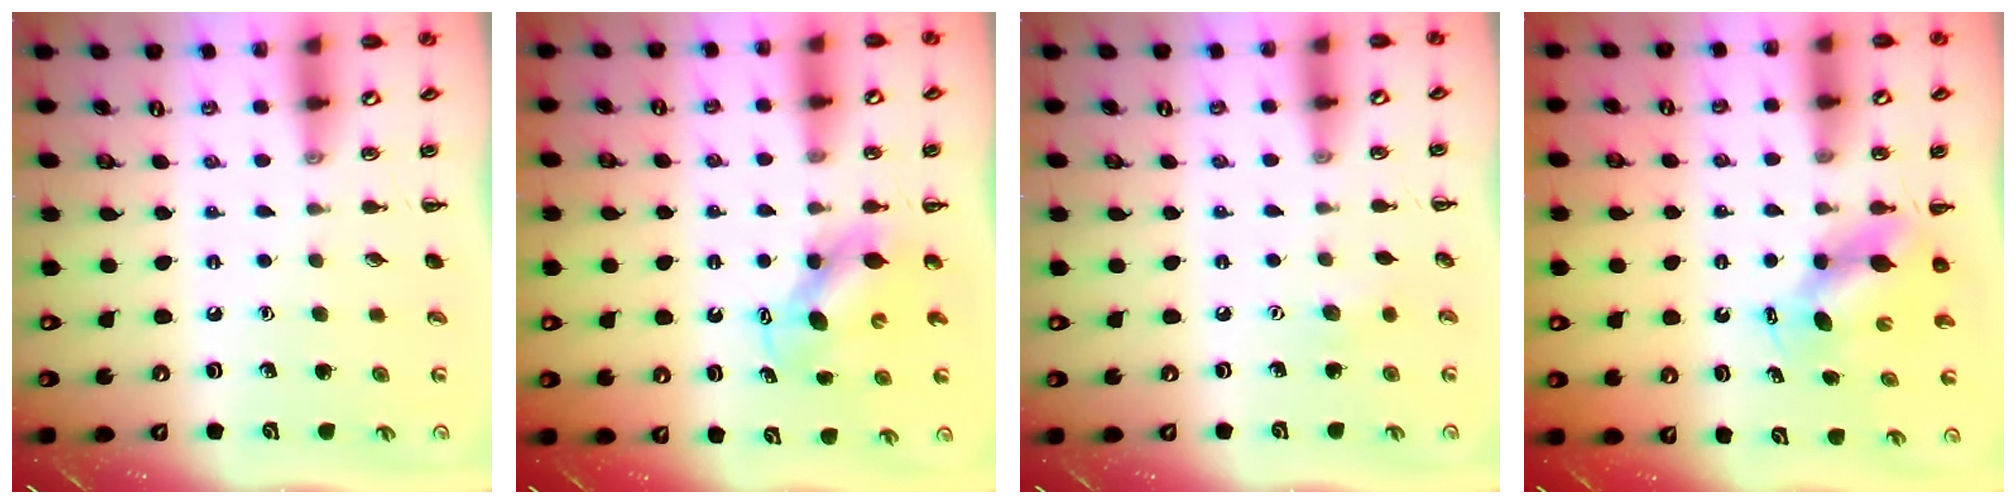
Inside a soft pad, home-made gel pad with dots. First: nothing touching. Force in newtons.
{"total": 6.4, "press": 6.4, "slide": 0.8}
{"total": 3.0, "press": 2.9, "slide": 0.6}
{"total": 6.1, "press": 6.0, "slide": 1.1}